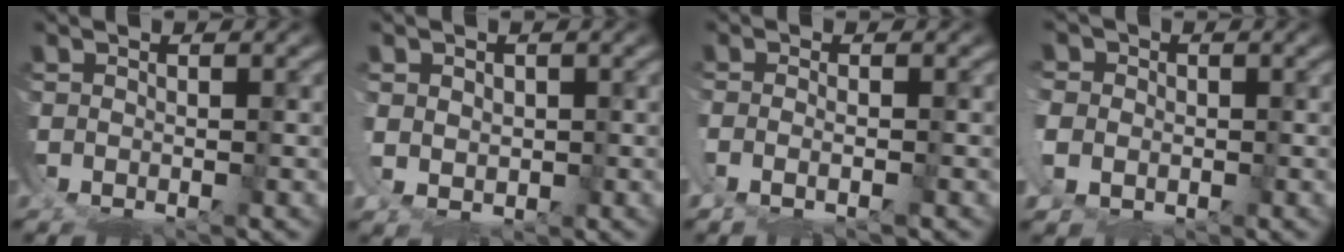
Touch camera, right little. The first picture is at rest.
{"total": 2.5, "force": [0.7, 1.5, 1.8], "torque": [-0.044, -0.018, 0.028]}
{"total": 2.2, "force": [-0.7, 0.2, 2.1], "torque": [-0.047, -0.005, -0.007]}
{"total": 3.8, "force": [-0.1, 3.2, 2.2], "torque": [-0.059, -0.017, 0.001]}